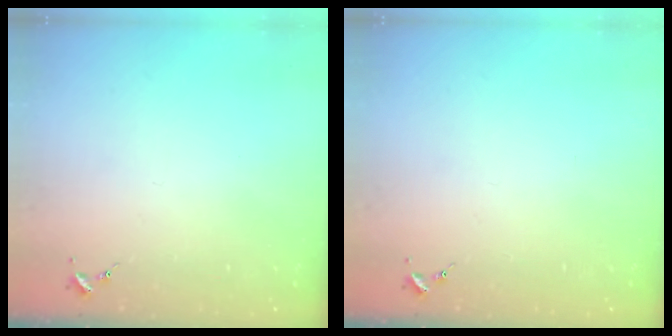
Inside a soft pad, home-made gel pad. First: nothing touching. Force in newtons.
{"total": 0.0}